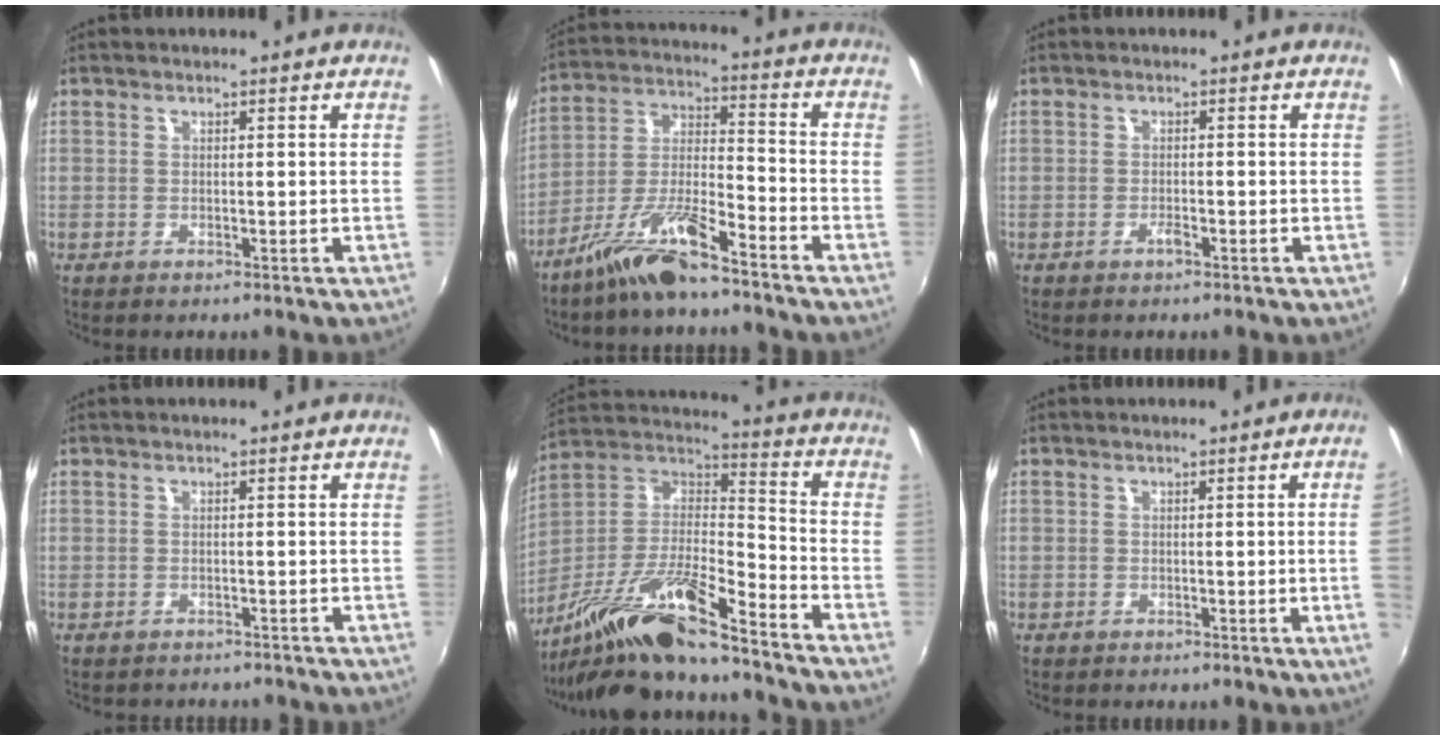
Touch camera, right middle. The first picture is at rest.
{"total": 10.6, "force": [-8.0, 1.5, 6.7], "torque": [-0.141, 0.009, -0.153]}
{"total": 1.2, "force": [-0.9, 0.4, 0.7], "torque": [-0.015, -0.001, -0.018]}
{"total": 2.6, "force": [-2.4, 0.8, 0.6], "torque": [-0.018, -0.013, -0.030]}
{"total": 17.9, "force": [-13.9, 2.3, 11.0], "torque": [-0.211, -0.016, -0.269]}
{"total": 2.2, "force": [-0.2, -1.1, 1.9], "torque": [-0.036, -0.008, -0.001]}